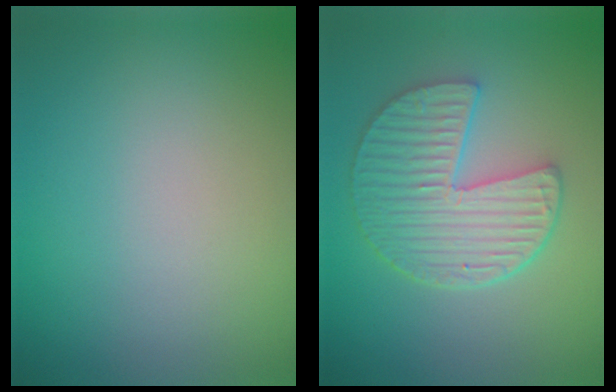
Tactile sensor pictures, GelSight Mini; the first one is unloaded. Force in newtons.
{"total": 5.9, "press": 4.7, "slide": 3.5}